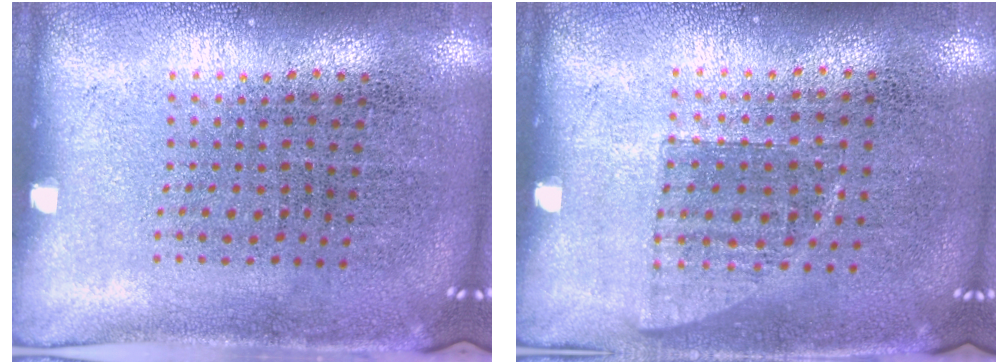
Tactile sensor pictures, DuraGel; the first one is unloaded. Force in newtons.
{"total": 0.7, "press": 0.6, "slide": 0.3}